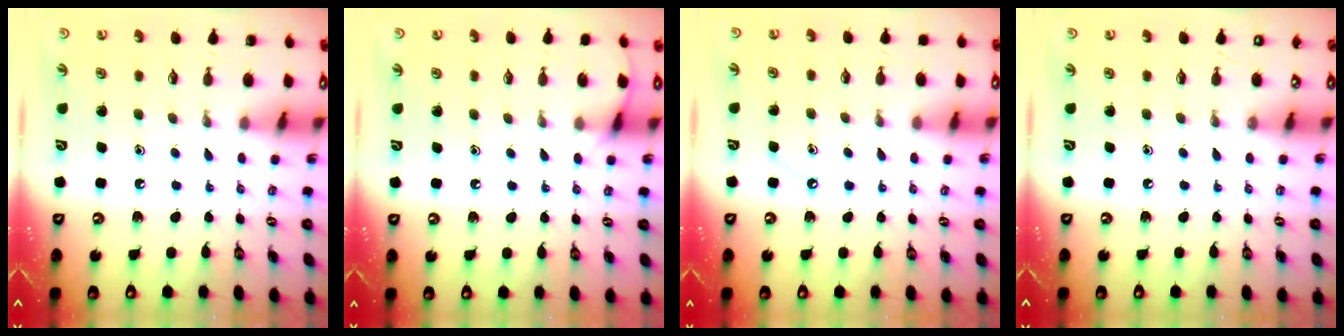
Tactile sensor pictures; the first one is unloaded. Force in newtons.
{"total": 6.3, "press": 6.3, "slide": 0.8}
{"total": 2.7, "press": 2.7, "slide": 0.5}
{"total": 0.0}